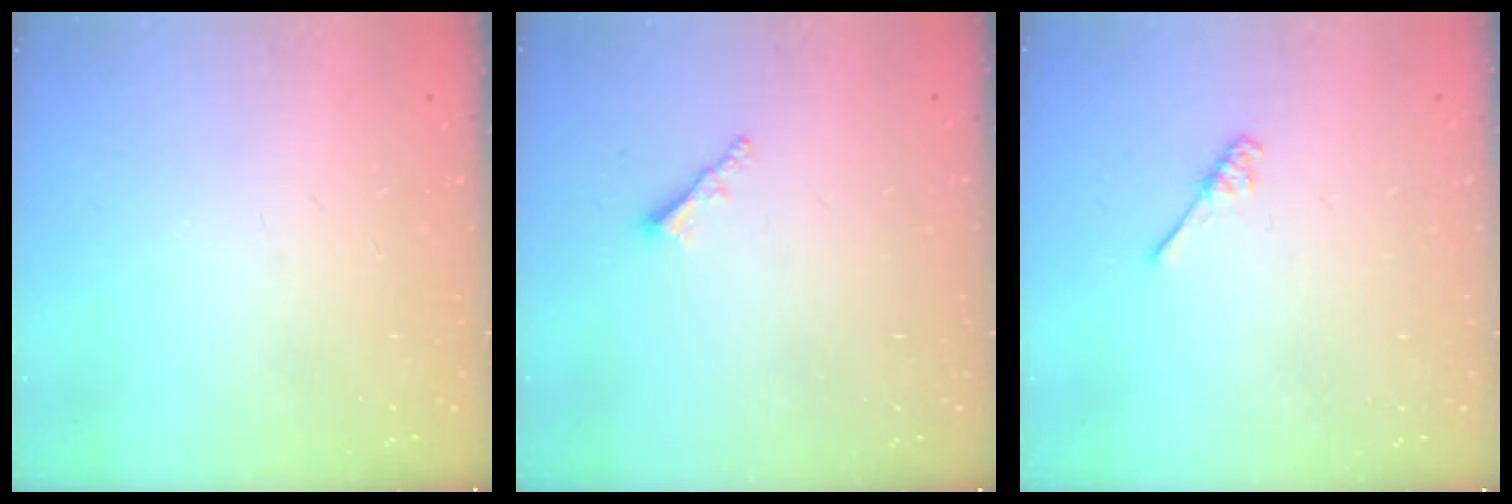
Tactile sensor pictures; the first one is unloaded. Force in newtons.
{"total": 1.9, "press": 1.9, "slide": 0.5}
{"total": 3.0, "press": 3.0, "slide": 0.5}